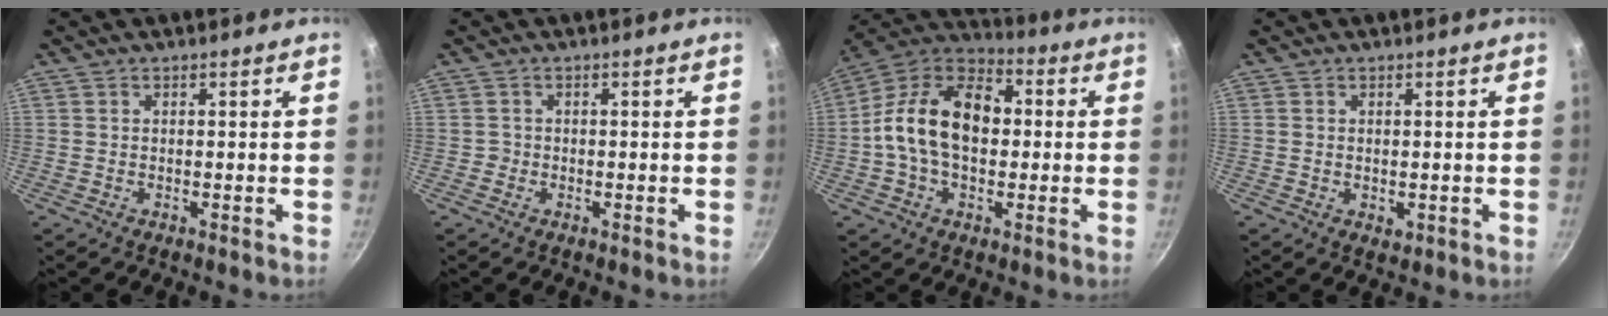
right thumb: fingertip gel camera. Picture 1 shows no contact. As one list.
[{"total": 1.0, "force": [-0.3, 0.9, 0.0], "torque": [0.002, 0.003, -0.007]}, {"total": 17.4, "force": [0.2, 11.5, 13.0], "torque": [-0.192, 0.036, -0.018]}, {"total": 1.4, "force": [0.0, 1.0, 0.9], "torque": [-0.013, -0.002, 0.001]}]